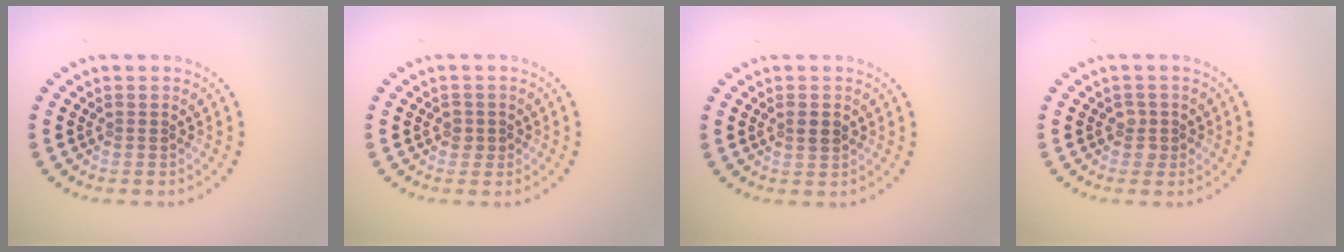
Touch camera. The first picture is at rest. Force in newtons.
{"total": 1.0, "press": 0.9, "slide": 0.3}
{"total": 1.2, "press": 1.2, "slide": 0.3}
{"total": 1.2, "press": 1.1, "slide": 0.4}